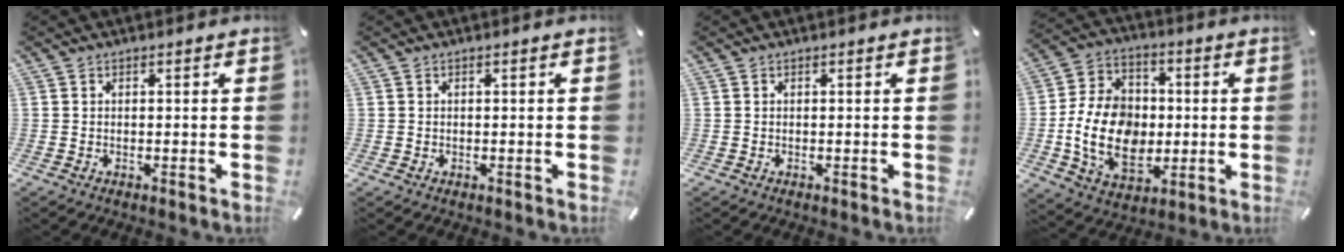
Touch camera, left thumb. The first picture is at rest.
{"total": 0.0}
{"total": 0.0}
{"total": 16.4, "force": [-1.9, 12.6, 10.3], "torque": [-0.220, 0.005, -0.034]}